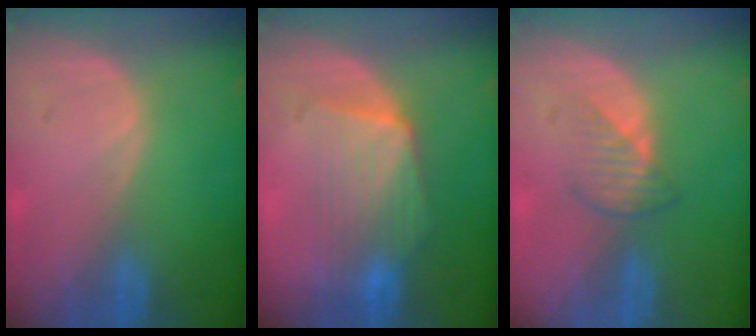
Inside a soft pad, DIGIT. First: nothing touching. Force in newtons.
{"total": 7.3, "press": 7.1, "slide": 1.6}
{"total": 3.0, "press": 2.9, "slide": 0.7}